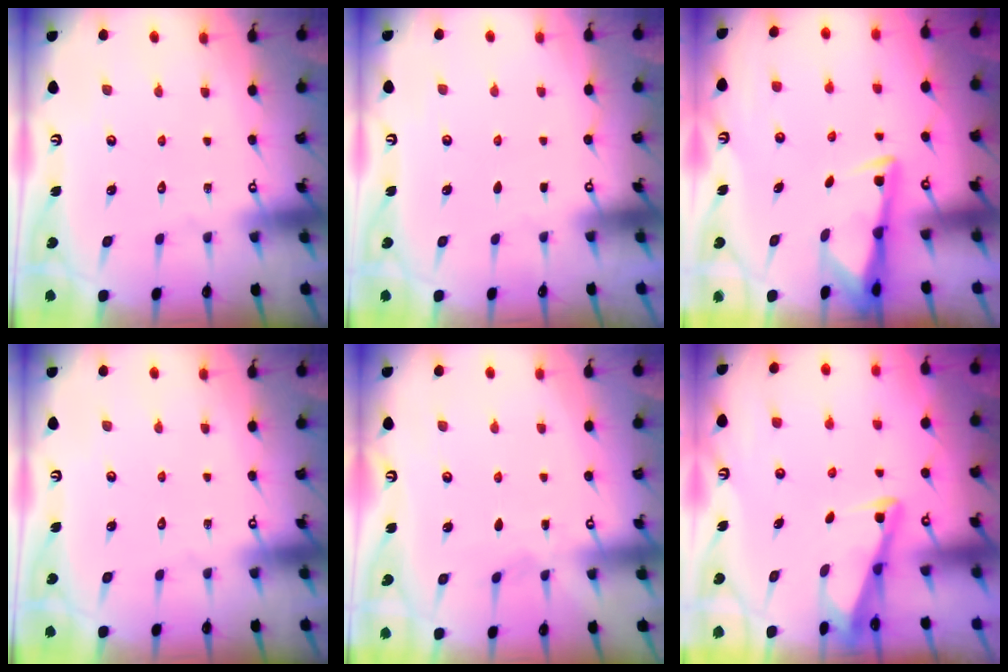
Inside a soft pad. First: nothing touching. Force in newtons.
{"total": 0.9, "press": 0.9, "slide": 0.1}
{"total": 2.8, "press": 2.7, "slide": 0.5}
{"total": 0.0}
{"total": 3.3, "press": 3.3, "slide": 0.0}
{"total": 2.8, "press": 2.8, "slide": 0.3}